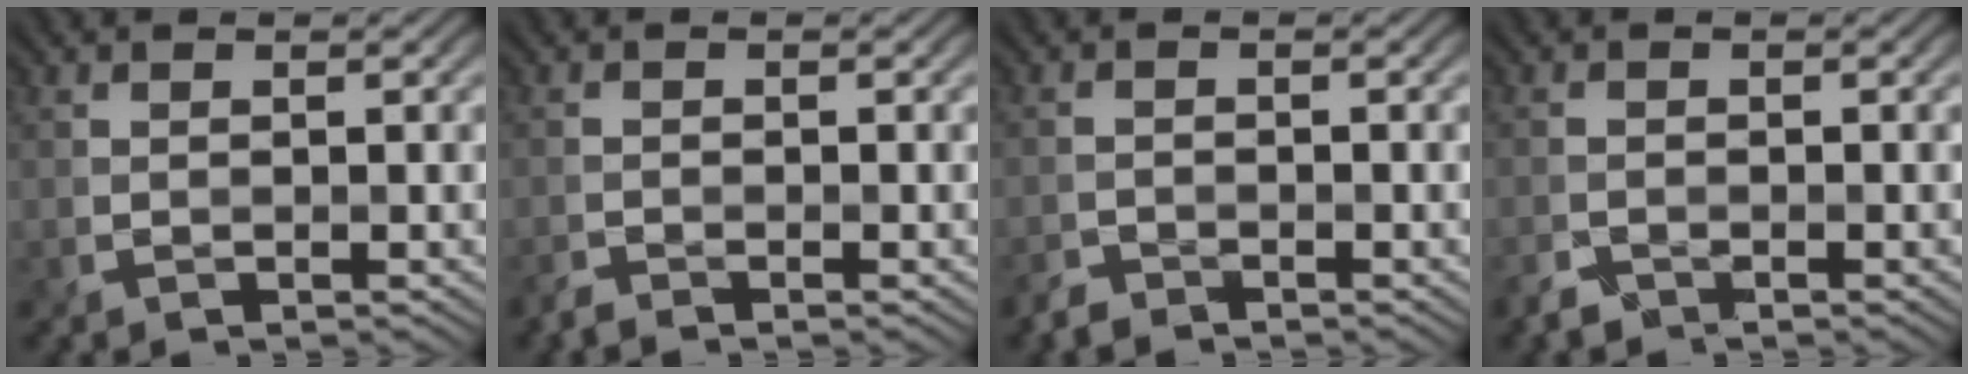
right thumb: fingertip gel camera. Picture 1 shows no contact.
{"total": 1.4, "force": [-1.4, 0.1, 0.2], "torque": [-0.005, -0.006, -0.032]}
{"total": 1.9, "force": [-1.9, 0.3, 0.0], "torque": [-0.001, -0.005, -0.042]}
{"total": 1.8, "force": [-1.7, 0.5, 0.4], "torque": [-0.014, -0.008, -0.034]}